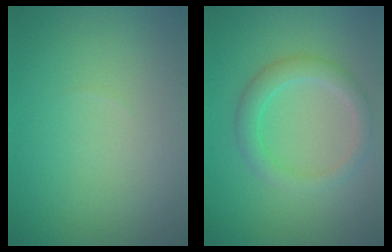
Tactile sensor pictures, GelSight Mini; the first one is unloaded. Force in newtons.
{"total": 2.8, "press": 2.8, "slide": 0.1}